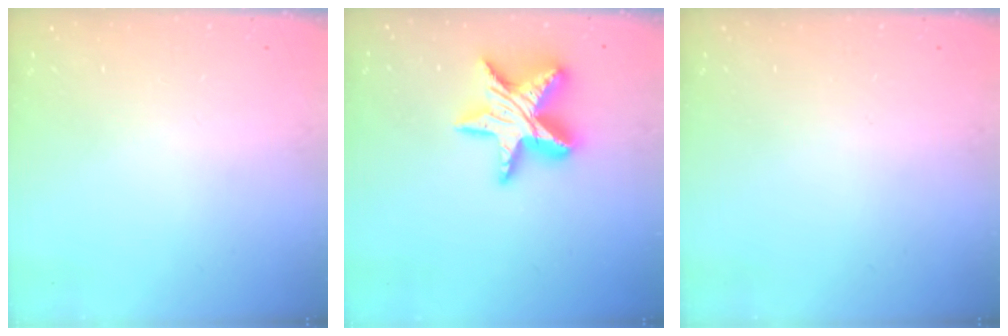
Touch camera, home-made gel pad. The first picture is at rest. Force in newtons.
{"total": 16.9, "press": 16.8, "slide": 1.4}
{"total": 0.0}